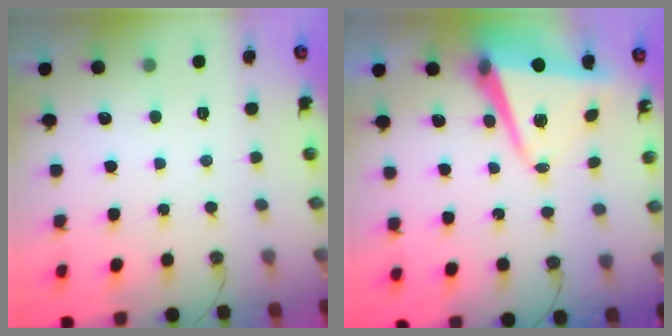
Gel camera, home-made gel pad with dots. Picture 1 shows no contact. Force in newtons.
{"total": 8.9, "press": 8.7, "slide": 1.8}